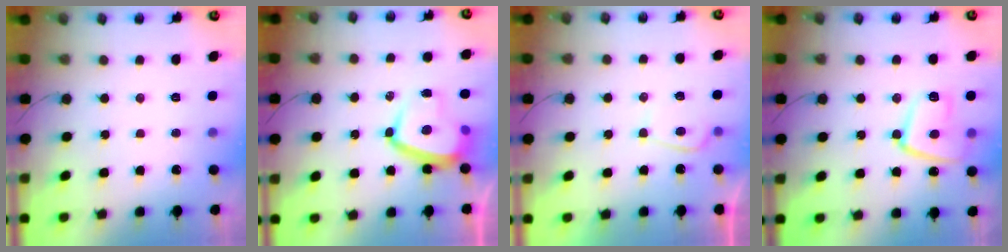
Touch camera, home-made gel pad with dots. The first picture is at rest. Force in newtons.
{"total": 11.9, "press": 11.8, "slide": 0.9}
{"total": 3.4, "press": 3.3, "slide": 0.6}
{"total": 12.7, "press": 12.7, "slide": 1.3}